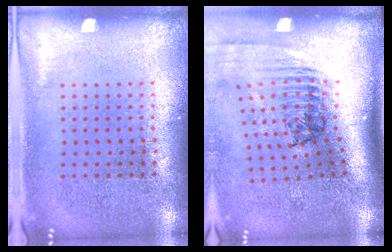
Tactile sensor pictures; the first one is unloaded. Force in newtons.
{"total": 2.5, "press": 1.7, "slide": 1.8}